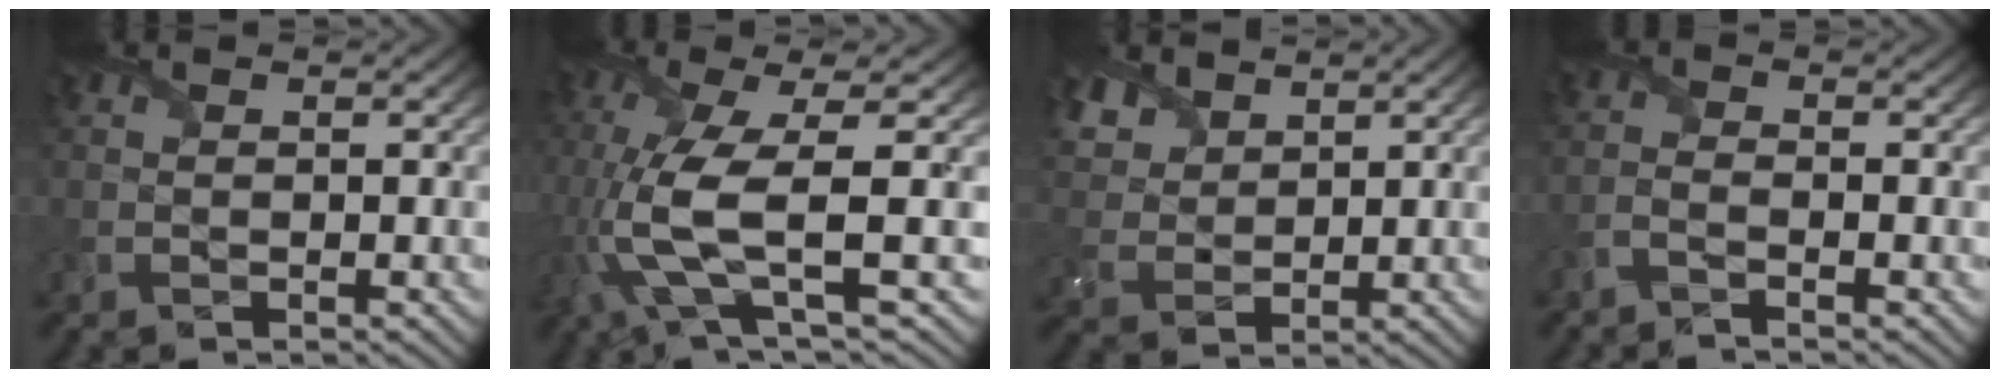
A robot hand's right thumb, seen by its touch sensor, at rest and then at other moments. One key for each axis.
{"total": 10.6, "fx": -1.6, "fy": 2.9, "fz": 10.0, "tx": -0.221, "ty": -0.004, "tz": -0.038}
{"total": 6.2, "fx": 4.2, "fy": 3.6, "fz": 2.7, "tx": -0.088, "ty": 0.004, "tz": 0.087}
{"total": 1.6, "fx": -1.4, "fy": 0.0, "fz": 0.8, "tx": -0.020, "ty": -0.002, "tz": -0.041}